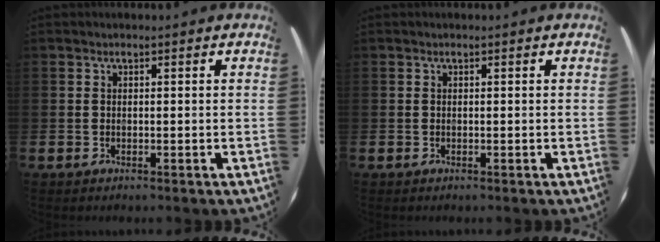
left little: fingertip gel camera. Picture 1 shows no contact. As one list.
[{"total": 0.0}]